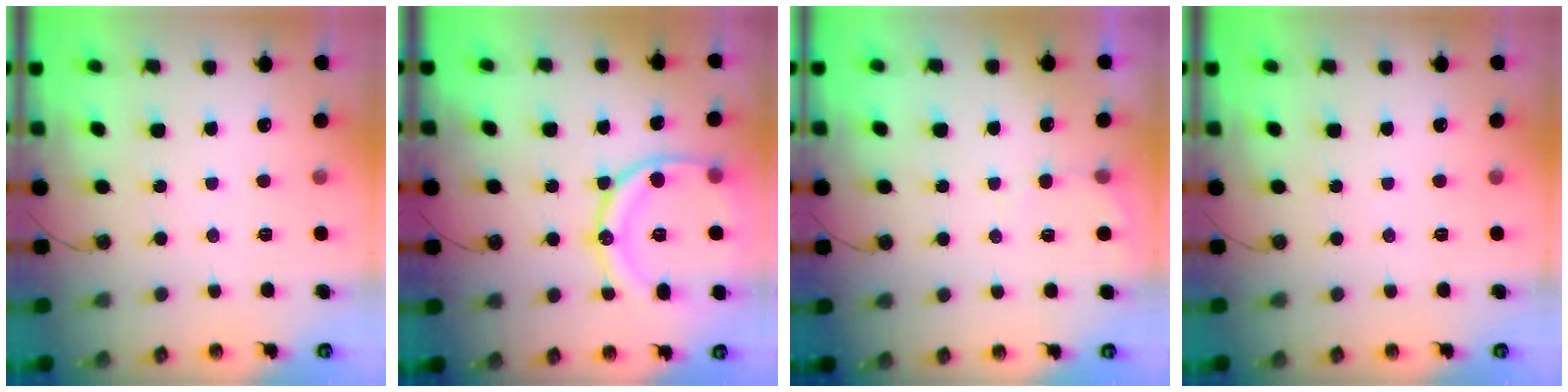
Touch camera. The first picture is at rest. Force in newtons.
{"total": 17.7, "press": 17.6, "slide": 1.5}
{"total": 3.3, "press": 3.3, "slide": 0.3}
{"total": 0.0}